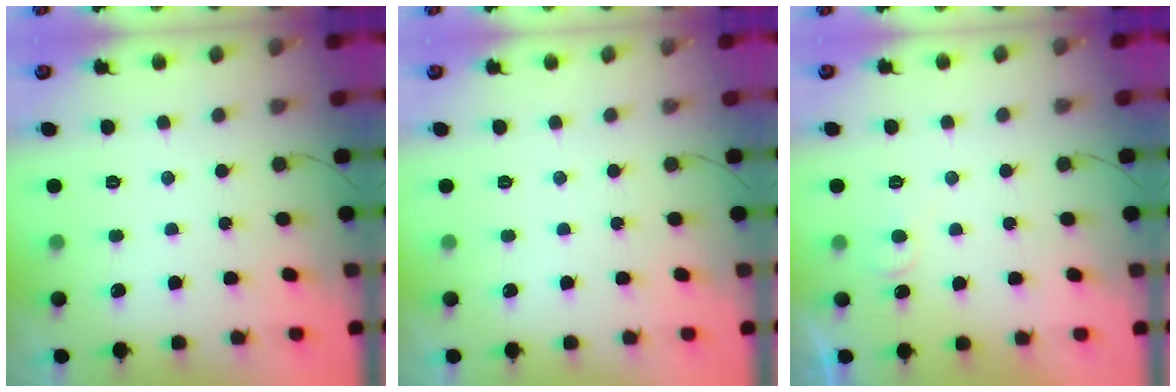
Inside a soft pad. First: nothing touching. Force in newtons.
{"total": 0.0}
{"total": 5.7, "press": 5.6, "slide": 0.6}